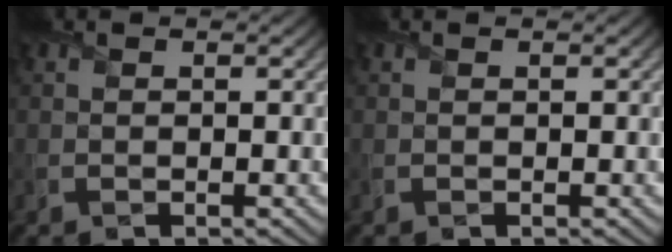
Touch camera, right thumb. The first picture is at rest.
{"total": 0.0}